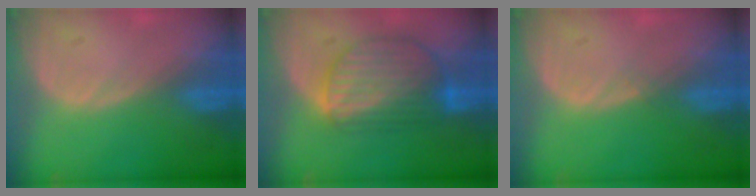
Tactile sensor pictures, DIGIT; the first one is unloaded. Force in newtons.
{"total": 8.8, "press": 7.7, "slide": 4.2}
{"total": 0.5, "press": 0.5, "slide": 0.1}